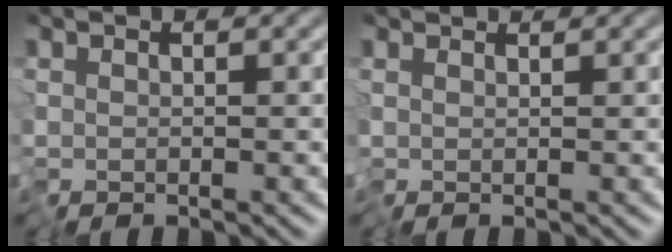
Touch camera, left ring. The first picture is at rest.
{"total": 1.6, "force": [1.5, 0.2, 0.5], "torque": [-0.017, 0.008, 0.022]}